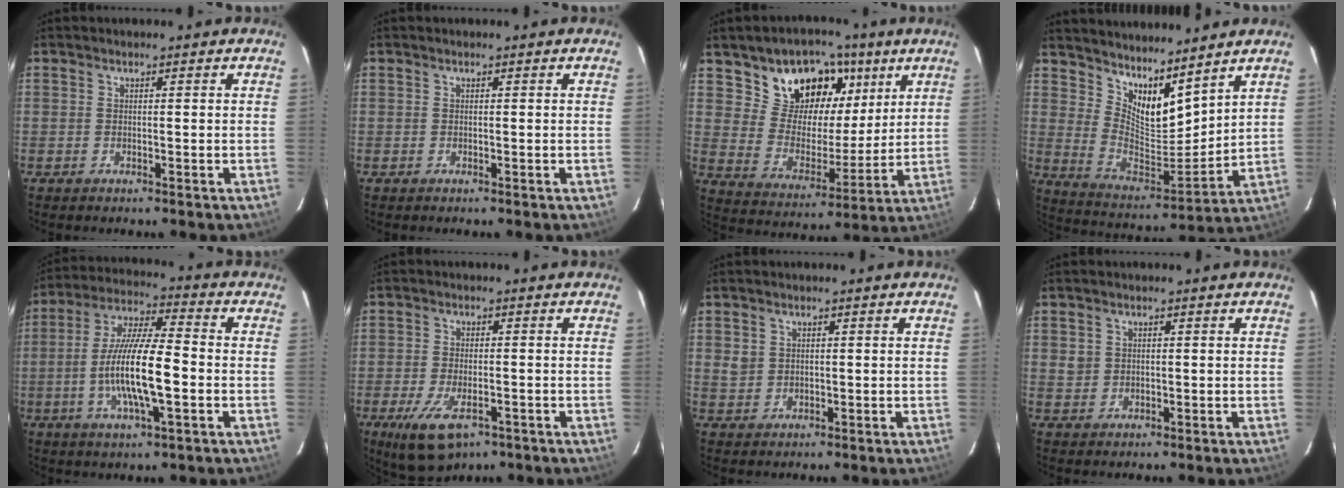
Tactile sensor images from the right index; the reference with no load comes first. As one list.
[{"total": 0.0}, {"total": 16.1, "force": [9.4, 10.8, 7.3], "torque": [-0.139, 0.022, 0.171]}, {"total": 13.4, "force": [10.5, 4.3, 7.2], "torque": [-0.126, -0.014, 0.197]}, {"total": 14.1, "force": [-3.1, 2.7, 13.5], "torque": [-0.264, -0.004, -0.059]}, {"total": 9.6, "force": [-5.2, 4.2, 6.9], "torque": [-0.151, -0.029, -0.085]}, {"total": 2.3, "force": [0.6, 2.1, 0.8], "torque": [-0.012, 0.004, 0.016]}, {"total": 2.0, "force": [0.4, 1.9, 0.5], "torque": [-0.005, 0.005, 0.010]}]